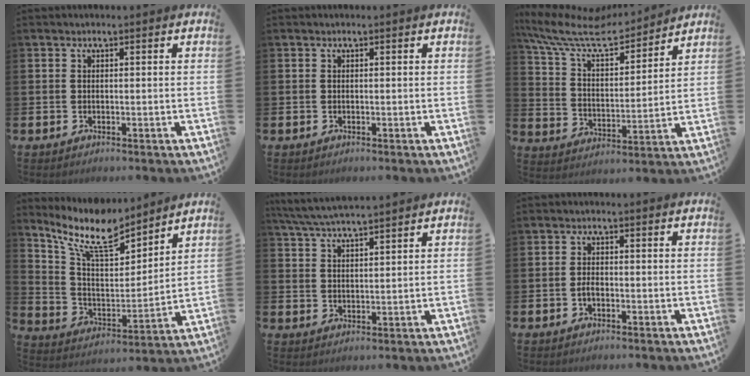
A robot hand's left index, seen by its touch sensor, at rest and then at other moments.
{"total": 0.0}
{"total": 10.4, "force": [8.8, 3.3, 4.4], "torque": [-0.118, -0.055, 0.151]}
{"total": 10.9, "force": [9.3, 3.3, 4.7], "torque": [-0.116, -0.062, 0.162]}
{"total": 5.4, "force": [5.2, 0.1, 1.5], "torque": [-0.049, -0.019, 0.095]}
{"total": 1.4, "force": [-0.5, 0.7, 1.0], "torque": [-0.012, -0.002, -0.012]}